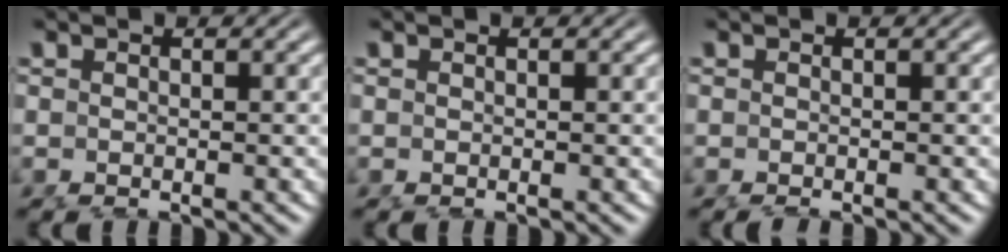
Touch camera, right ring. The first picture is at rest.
{"total": 0.0}
{"total": 0.7, "force": [-0.6, -0.3, 0.2], "torque": [0.000, -0.003, -0.008]}